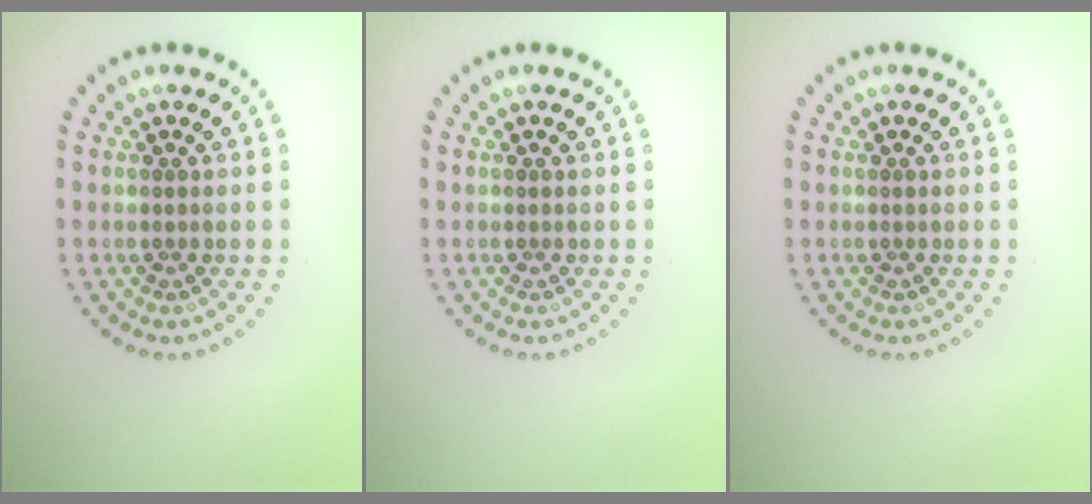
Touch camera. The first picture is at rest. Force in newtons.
{"total": 0.0}
{"total": 0.0}